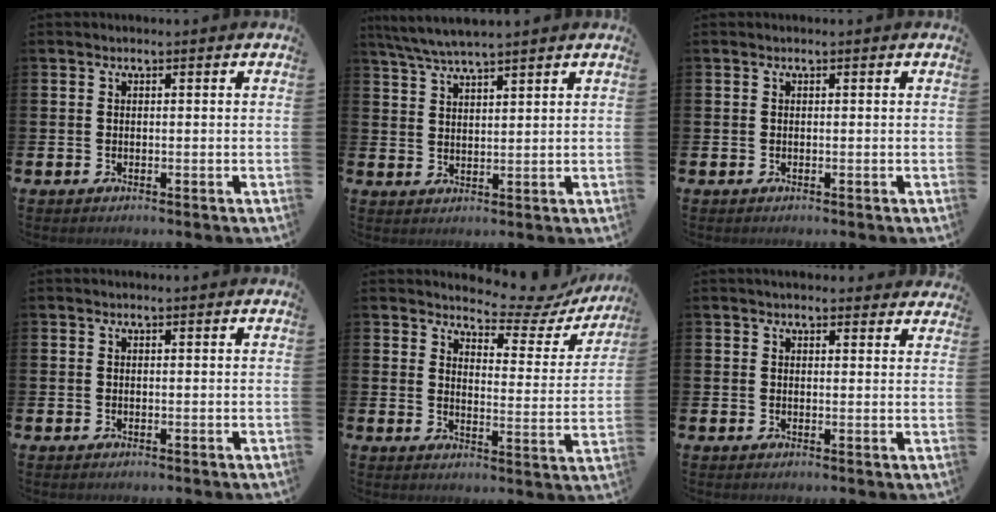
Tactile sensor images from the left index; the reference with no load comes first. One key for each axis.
{"total": 4.9, "fx": 4.7, "fy": 0.1, "fz": 1.6, "tx": -0.051, "ty": -0.013, "tz": 0.085}
{"total": 0.0}
{"total": 0.0}
{"total": 5.6, "fx": 5.1, "fy": 1.6, "fz": 1.3, "tx": -0.032, "ty": -0.046, "tz": 0.082}
{"total": 2.4, "fx": 2.3, "fy": 0.5, "fz": 0.2, "tx": 0.005, "ty": -0.011, "tz": 0.040}